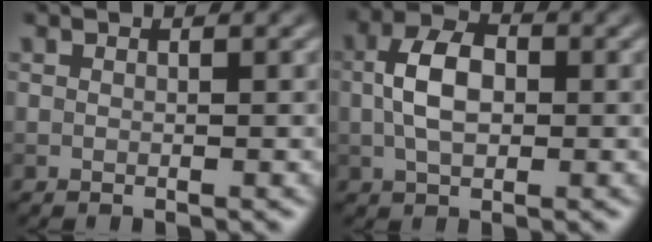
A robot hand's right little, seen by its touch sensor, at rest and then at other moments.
{"total": 4.7, "force": [0.0, 2.8, 3.8], "torque": [-0.074, 0.008, -0.006]}